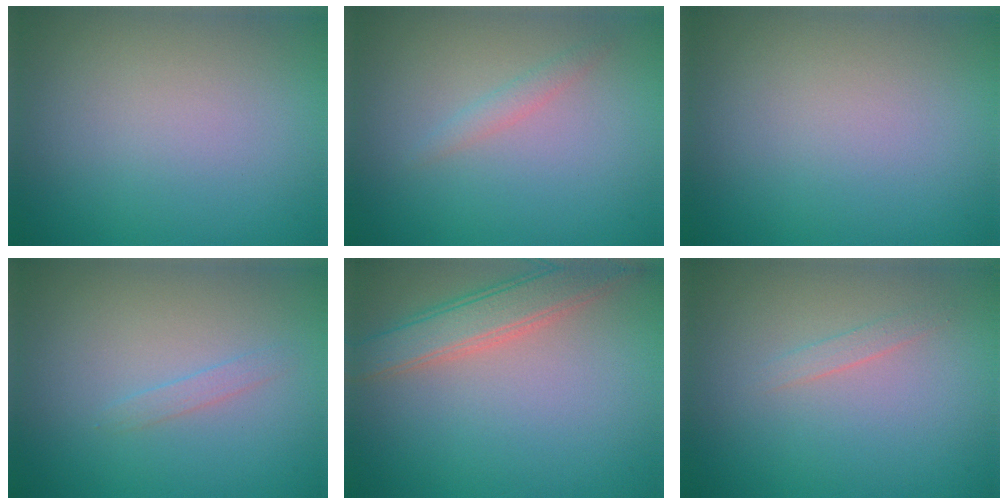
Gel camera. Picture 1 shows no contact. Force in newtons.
{"total": 1.1, "press": 1.1, "slide": 0.2}
{"total": 0.0}
{"total": 0.8, "press": 0.8, "slide": 0.1}
{"total": 4.1, "press": 4.1, "slide": 0.2}
{"total": 0.9, "press": 0.9, "slide": 0.1}